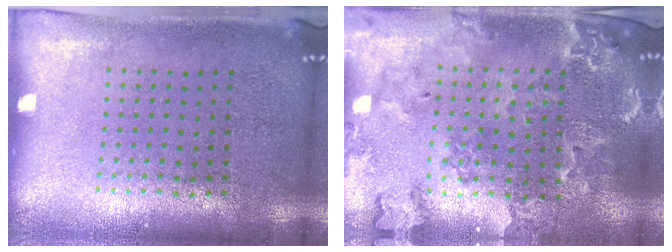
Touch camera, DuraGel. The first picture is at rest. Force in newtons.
{"total": 1.9, "press": 1.9, "slide": 0.3}